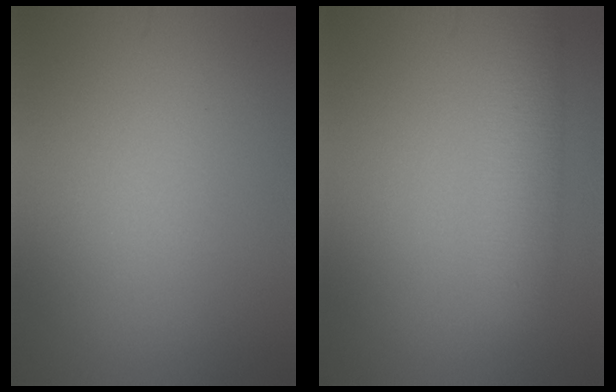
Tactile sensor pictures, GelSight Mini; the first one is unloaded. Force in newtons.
{"total": 3.9, "press": 3.9, "slide": 0.2}